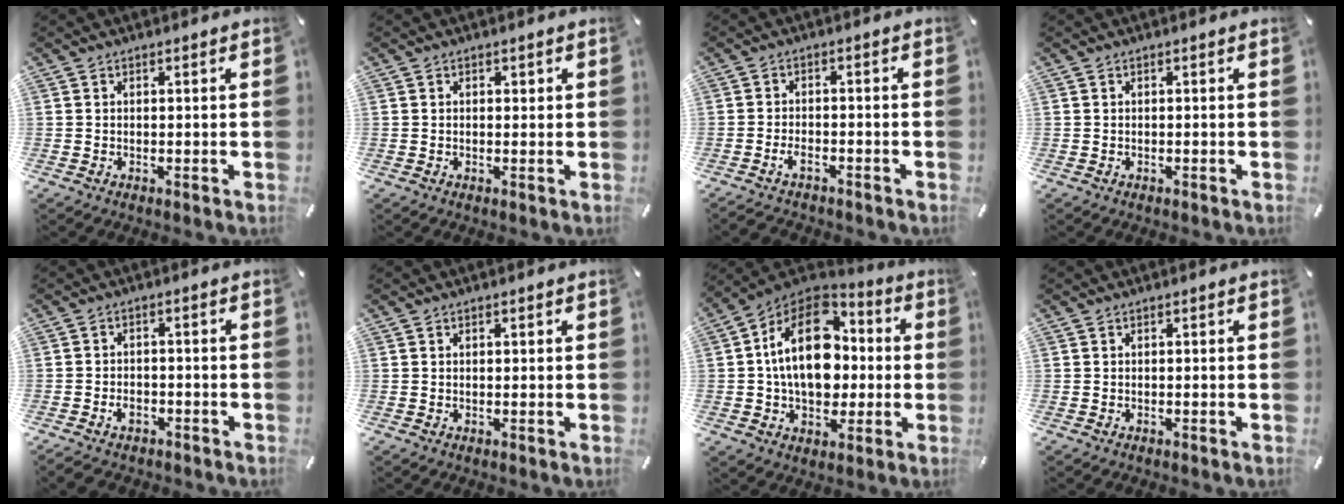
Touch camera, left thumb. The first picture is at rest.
{"total": 0.6, "force": [0.2, 0.5, 0.2], "torque": [0.003, -0.001, 0.003]}
{"total": 3.1, "force": [-2.3, 1.3, 1.7], "torque": [-0.034, 0.009, -0.045]}
{"total": 0.0}
{"total": 3.6, "force": [-2.1, 2.4, 1.7], "torque": [-0.028, 0.011, -0.038]}
{"total": 0.5, "force": [0.2, 0.4, 0.2], "torque": [-0.004, 0.002, 0.003]}
{"total": 20.2, "force": [1.6, 14.0, 14.5], "torque": [-0.263, 0.007, 0.026]}
{"total": 0.0}